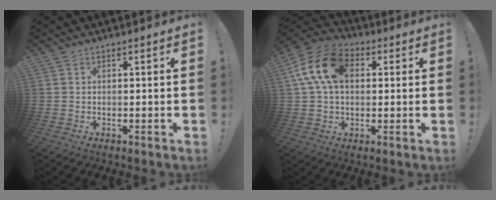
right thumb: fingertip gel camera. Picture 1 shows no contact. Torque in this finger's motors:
{"motor_torque": [2.06, 2.12, 0.24, -0.11, 0.14]}